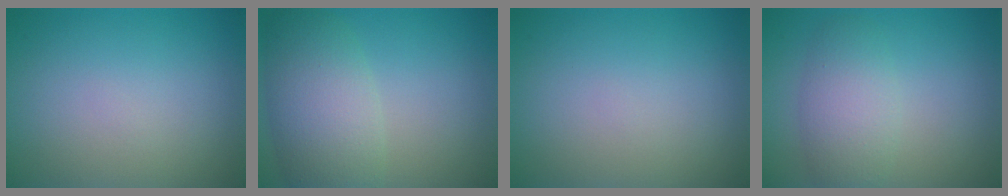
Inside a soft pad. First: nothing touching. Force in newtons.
{"total": 6.4, "press": 6.4, "slide": 0.3}
{"total": 0.0}
{"total": 3.8, "press": 3.8, "slide": 0.1}